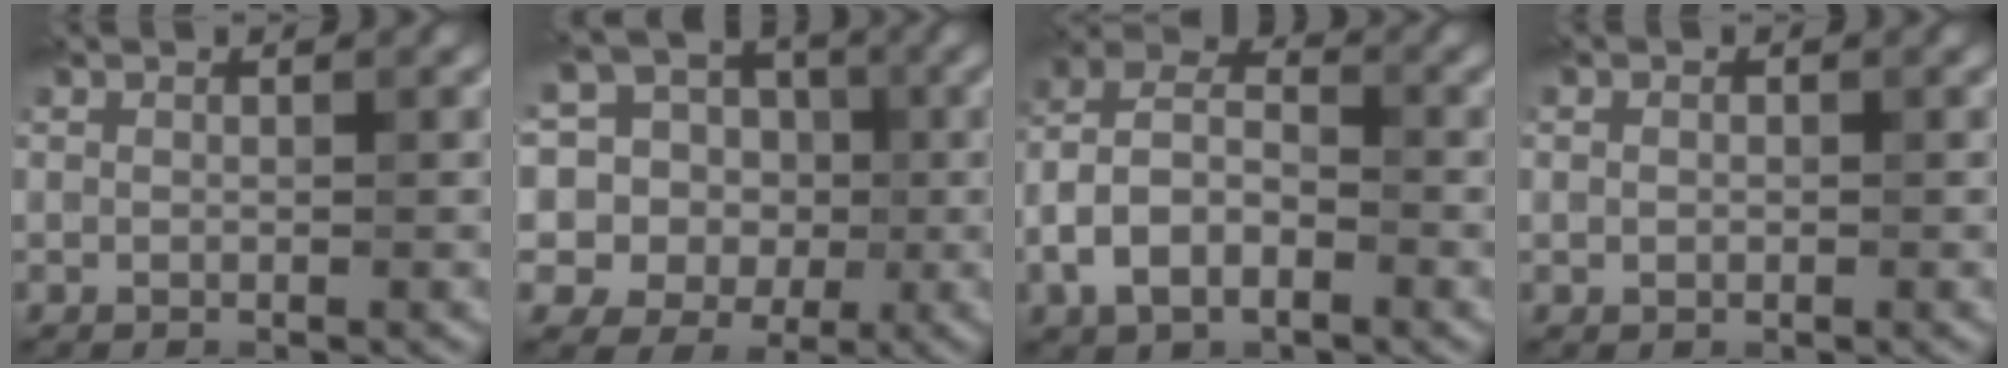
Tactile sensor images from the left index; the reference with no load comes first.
{"total": 13.3, "force": [3.2, 11.7, 5.5], "torque": [-0.145, 0.048, 0.029]}
{"total": 6.0, "force": [-2.4, 3.6, 4.2], "torque": [-0.094, 0.013, -0.054]}
{"total": 0.6, "force": [0.0, 0.5, 0.2], "torque": [-0.004, 0.000, -0.002]}